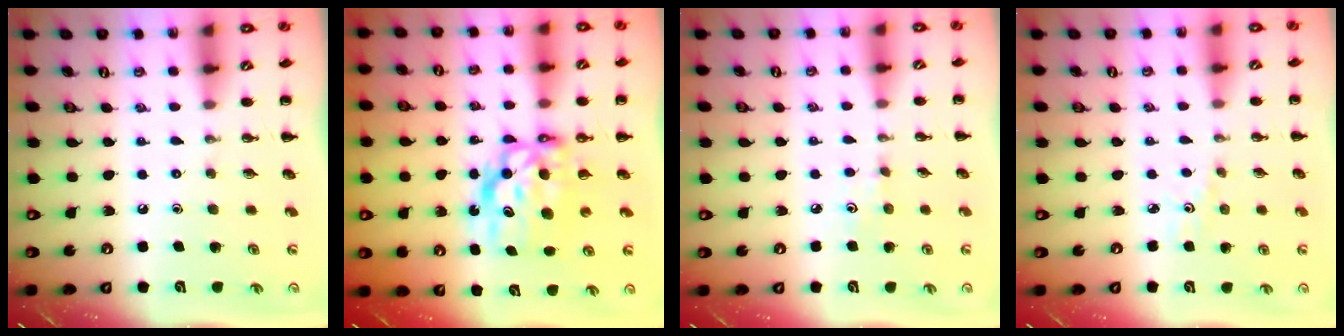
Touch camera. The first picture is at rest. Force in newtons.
{"total": 9.1, "press": 8.9, "slide": 2.0}
{"total": 4.2, "press": 3.9, "slide": 1.4}
{"total": 2.0, "press": 1.9, "slide": 0.7}